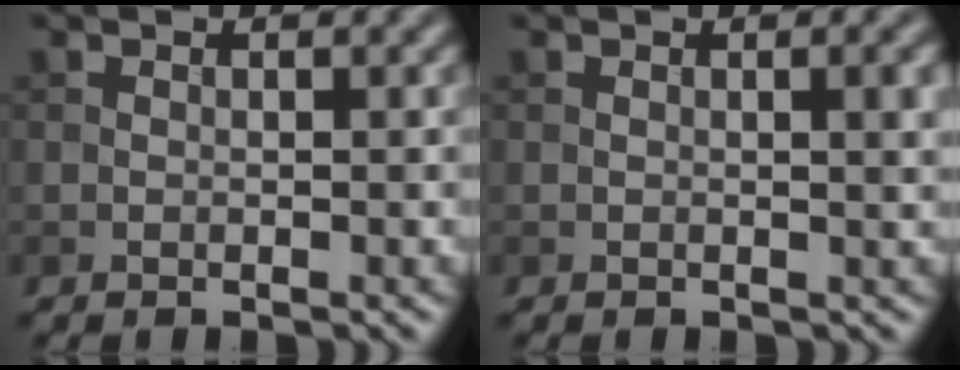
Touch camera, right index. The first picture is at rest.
{"total": 2.4, "force": [0.6, 0.7, 2.2], "torque": [-0.025, 0.004, 0.009]}